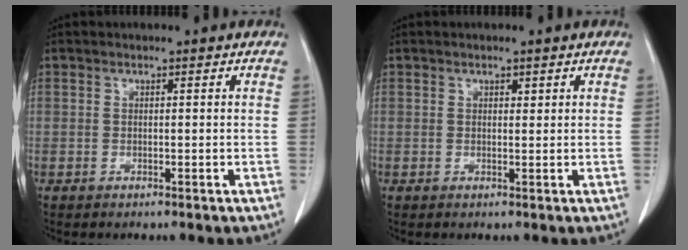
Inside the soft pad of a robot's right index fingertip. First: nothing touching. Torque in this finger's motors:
{"motor_torque": [-0.07, -0.08, -0.09, -0.01]}